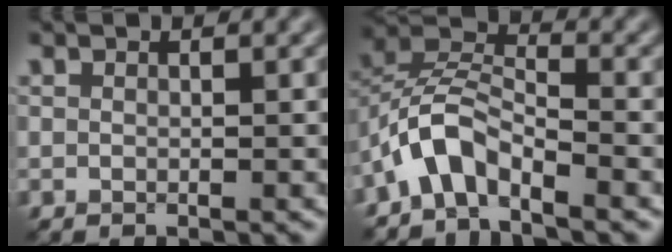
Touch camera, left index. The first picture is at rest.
{"total": 4.3, "force": [-3.2, 1.6, 2.5], "torque": [-0.045, 0.018, -0.071]}